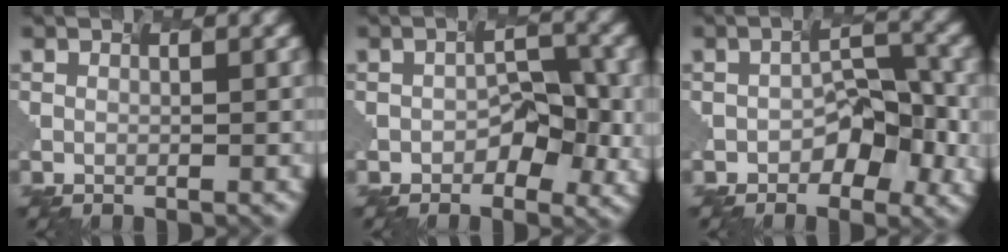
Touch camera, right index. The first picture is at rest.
{"total": 3.3, "force": [-1.4, 2.1, 2.2], "torque": [-0.033, 0.000, -0.013]}
{"total": 4.3, "force": [-2.0, 2.5, 2.9], "torque": [-0.040, 0.006, -0.023]}